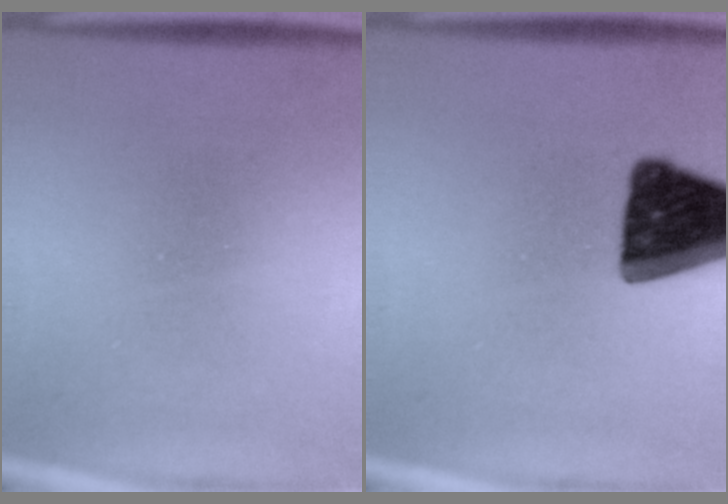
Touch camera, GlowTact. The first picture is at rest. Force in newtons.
{"total": 17.1}